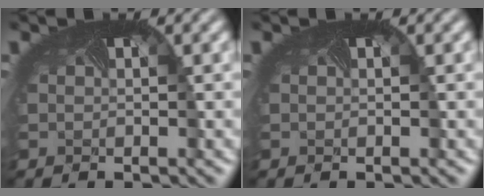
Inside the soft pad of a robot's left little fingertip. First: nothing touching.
{"total": 0.0}